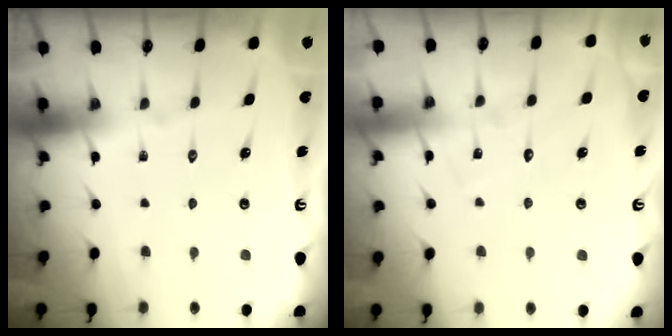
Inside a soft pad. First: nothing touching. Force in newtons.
{"total": 6.3, "press": 6.3, "slide": 0.4}